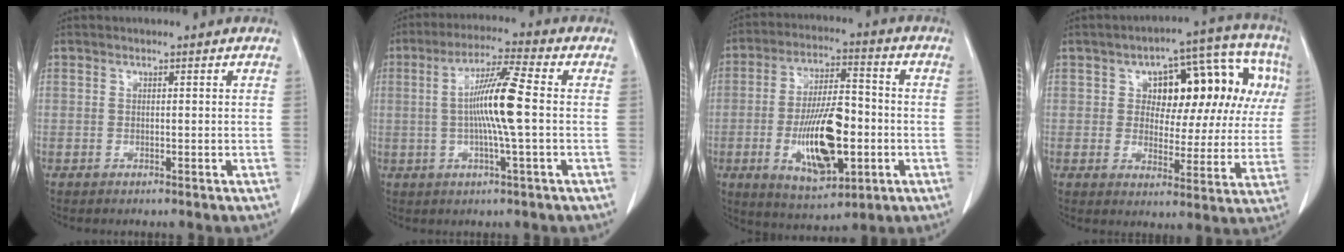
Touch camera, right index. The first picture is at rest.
{"total": 9.6, "force": [-0.1, -0.4, 9.6], "torque": [-0.179, 0.004, -0.008]}
{"total": 14.8, "force": [-3.3, 5.1, 13.4], "torque": [-0.249, 0.000, -0.050]}
{"total": 16.5, "force": [4.5, 8.0, 13.7], "torque": [-0.162, 0.050, 0.060]}